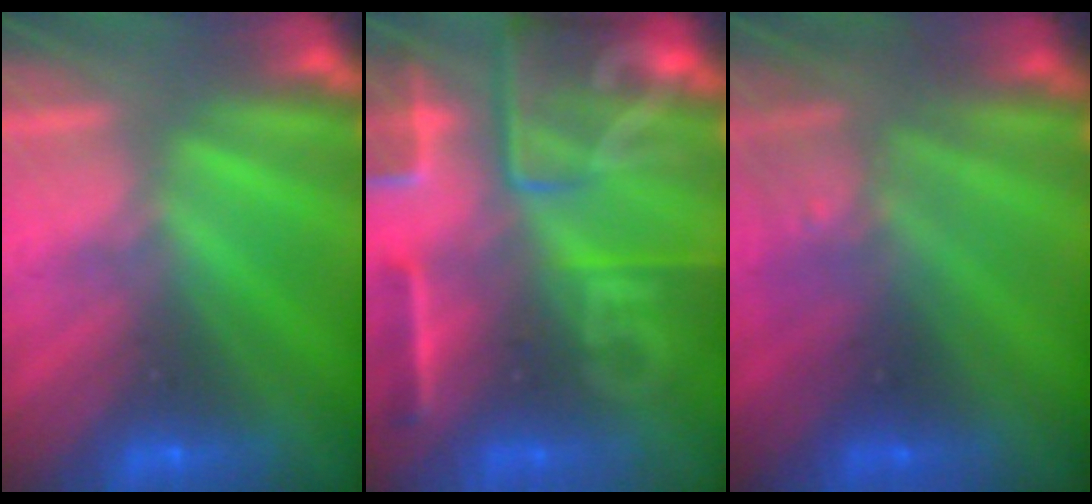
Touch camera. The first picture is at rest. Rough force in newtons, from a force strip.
{"total": 7.3}
{"total": 2.7}